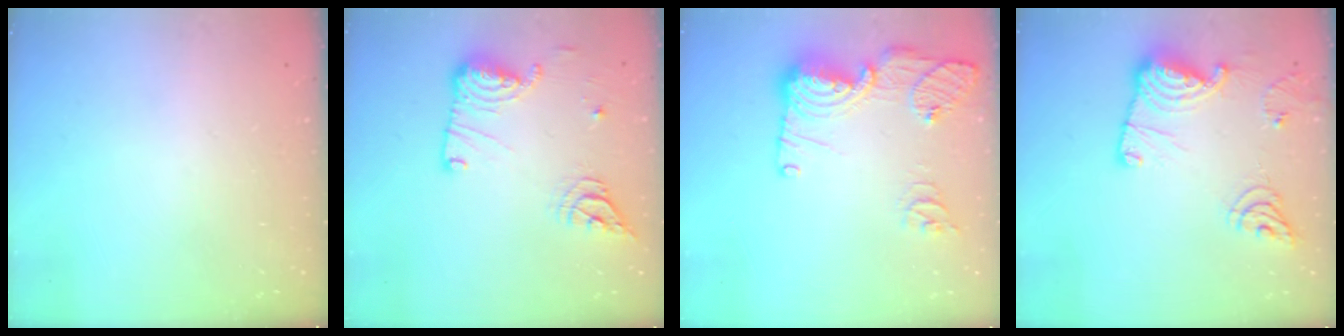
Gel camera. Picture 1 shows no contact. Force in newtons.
{"total": 15.8, "press": 15.0, "slide": 4.9}
{"total": 16.2, "press": 16.2, "slide": 1.7}
{"total": 16.6, "press": 16.5, "slide": 1.8}